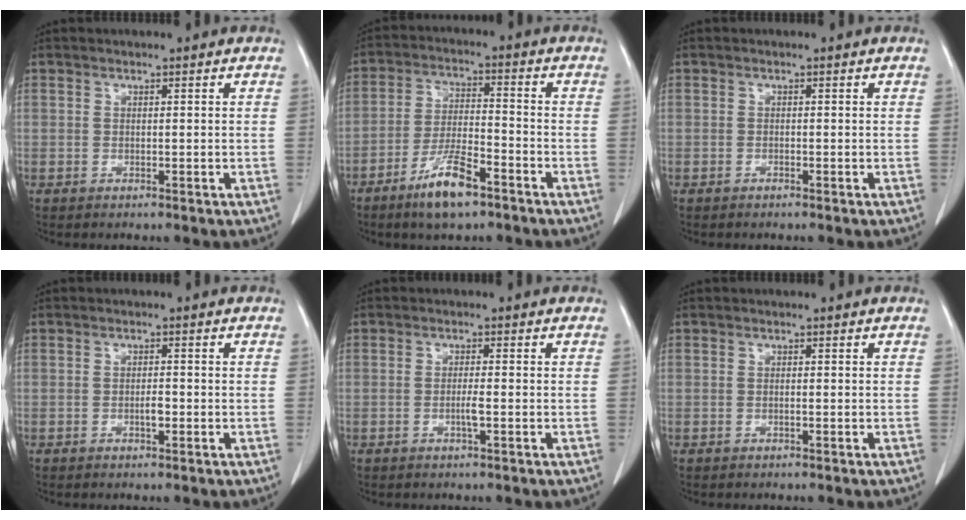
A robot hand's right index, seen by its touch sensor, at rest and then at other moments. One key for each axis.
{"total": 8.9, "fx": -5.8, "fy": 1.9, "fz": 6.5, "tx": -0.125, "ty": -0.010, "tz": -0.104}
{"total": 0.0}
{"total": 1.5, "fx": -0.5, "fy": 0.4, "fz": 1.4, "tx": -0.026, "ty": 0.002, "tz": -0.007}
{"total": 1.9, "fx": -0.6, "fy": 0.0, "fz": 1.8, "tx": -0.038, "ty": 0.000, "tz": -0.010}
{"total": 0.0}